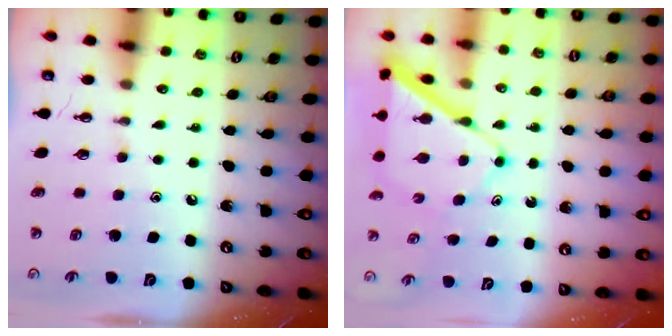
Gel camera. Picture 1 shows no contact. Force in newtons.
{"total": 9.7, "press": 9.7, "slide": 0.9}